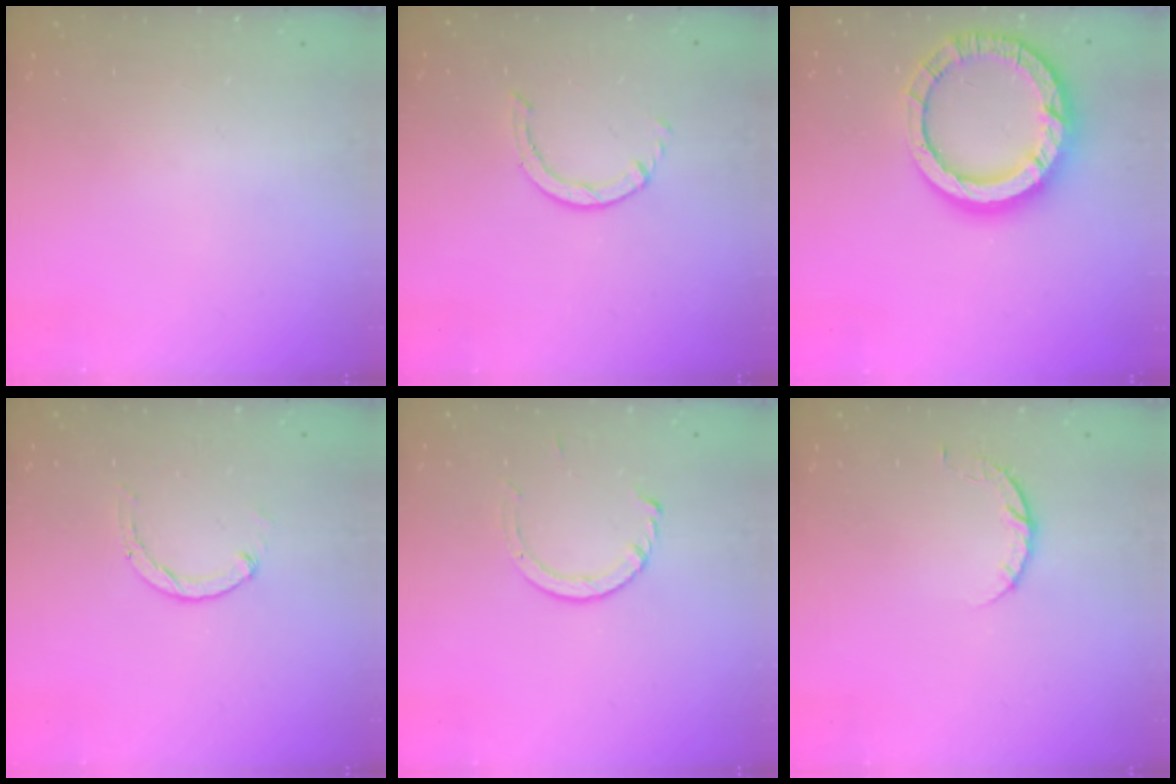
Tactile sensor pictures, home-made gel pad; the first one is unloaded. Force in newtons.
{"total": 0.6, "press": 0.6, "slide": 0.1}
{"total": 15.9, "press": 15.8, "slide": 2.2}
{"total": 0.0}
{"total": 3.9, "press": 3.9, "slide": 0.4}
{"total": 5.2, "press": 5.2, "slide": 0.8}